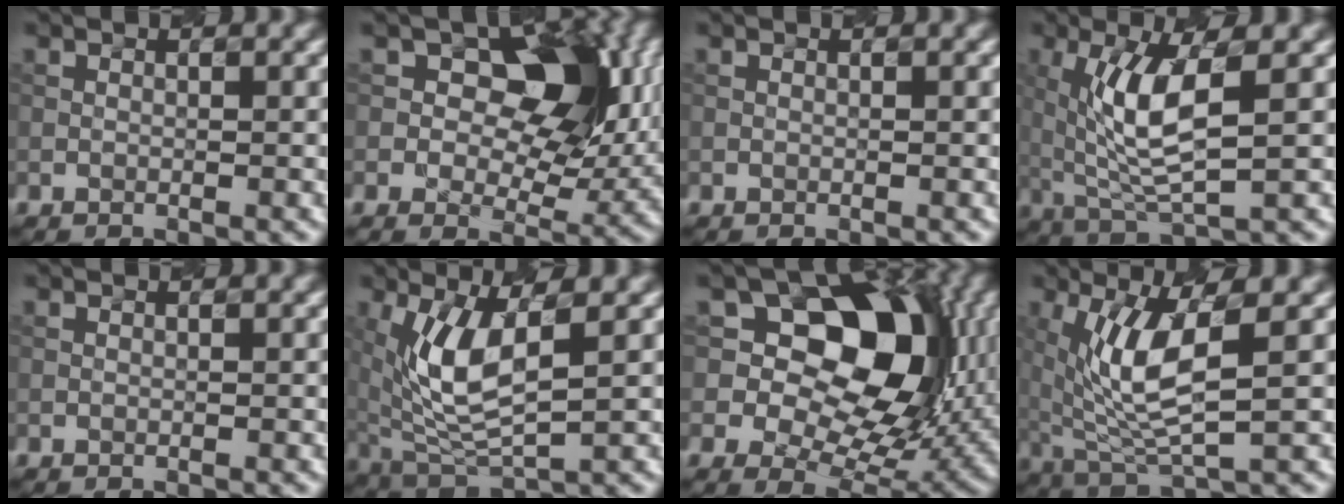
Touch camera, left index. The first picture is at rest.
{"total": 9.0, "force": [2.2, 5.8, 6.5], "torque": [-0.079, 0.000, 0.035]}
{"total": 0.0}
{"total": 6.3, "force": [1.1, 1.6, 6.0], "torque": [-0.128, -0.006, 0.037]}
{"total": 0.0}
{"total": 6.5, "force": [1.5, 2.4, 5.9], "torque": [-0.143, -0.010, 0.046]}
{"total": 12.5, "force": [3.2, 8.6, 8.6], "torque": [-0.104, 0.008, 0.050]}
{"total": 6.6, "force": [1.4, 1.8, 6.2], "torque": [-0.142, -0.007, 0.045]}